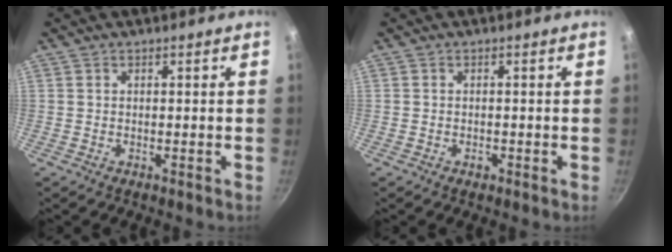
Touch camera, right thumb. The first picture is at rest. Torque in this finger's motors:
{"motor_torque": [0.57, 0.41, 0.49, -0.16, 0.00]}